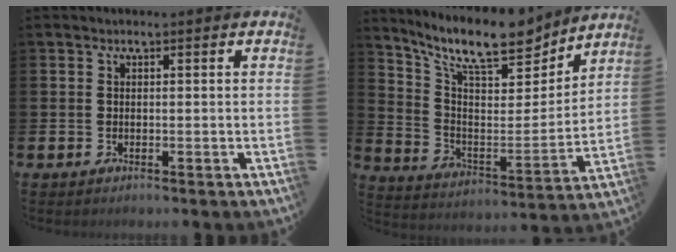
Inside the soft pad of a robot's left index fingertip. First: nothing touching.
{"total": 12.8, "force": [11.1, 3.1, 5.7], "torque": [-0.139, -0.064, 0.196]}